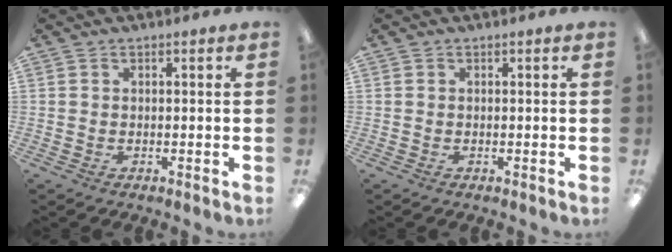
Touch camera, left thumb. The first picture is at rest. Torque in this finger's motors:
{"motor_torque": [0.00, 0.00, -0.06, 0.06, 0.00]}